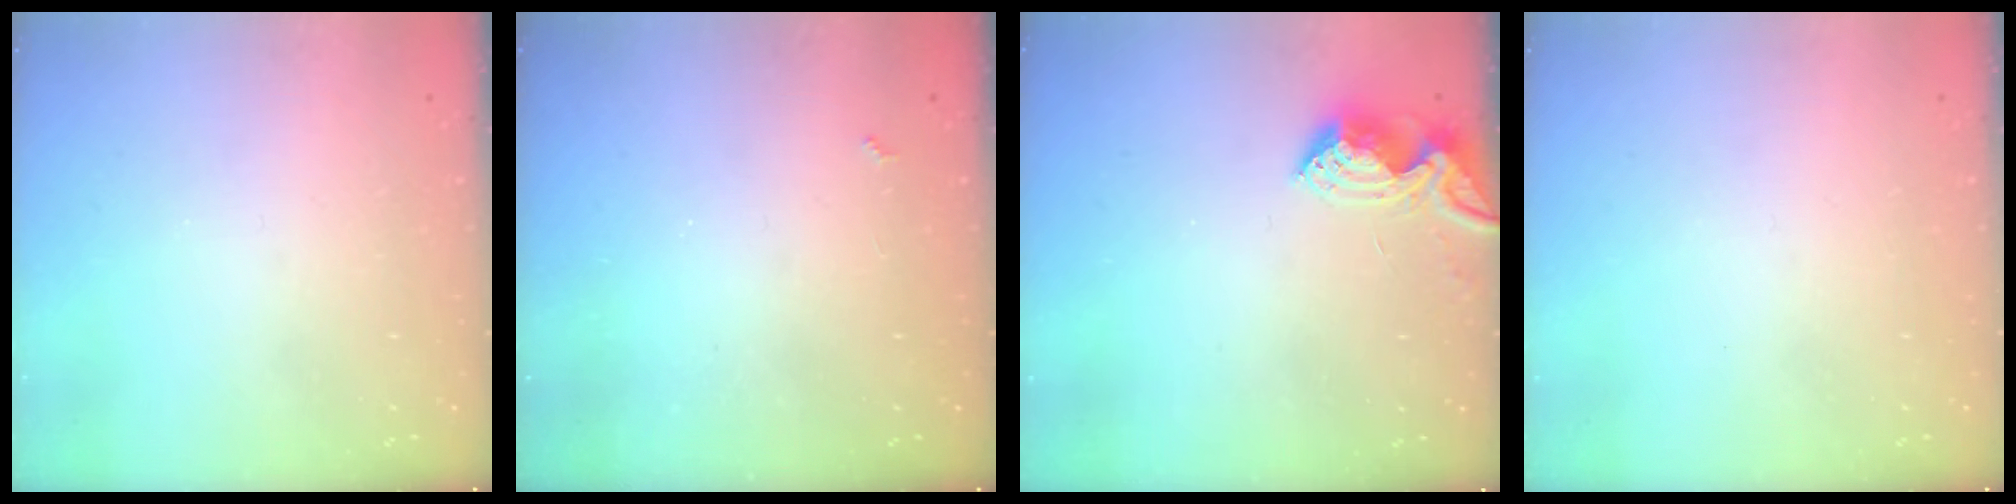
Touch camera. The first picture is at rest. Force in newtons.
{"total": 2.3, "press": 2.3, "slide": 0.4}
{"total": 7.4, "press": 7.3, "slide": 0.5}
{"total": 0.0}